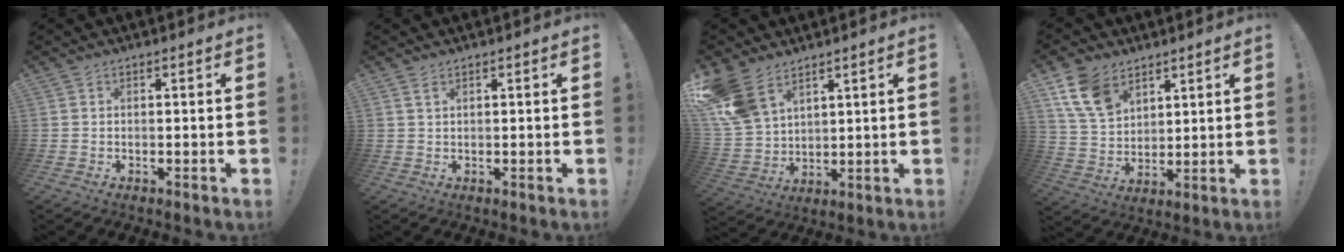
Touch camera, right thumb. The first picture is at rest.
{"total": 2.0, "force": [1.1, 0.9, 1.4], "torque": [-0.025, 0.000, 0.020]}
{"total": 13.1, "force": [8.6, 7.6, 6.3], "torque": [-0.136, -0.043, 0.174]}
{"total": 12.5, "force": [7.4, 8.1, 5.9], "torque": [-0.113, -0.028, 0.149]}